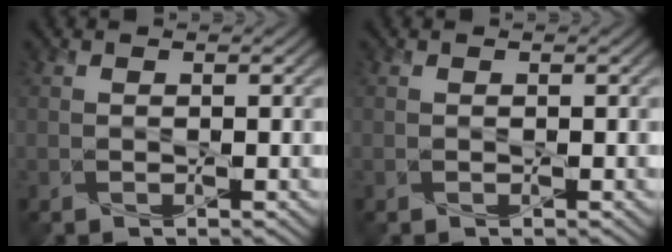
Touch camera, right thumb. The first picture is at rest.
{"total": 0.0}